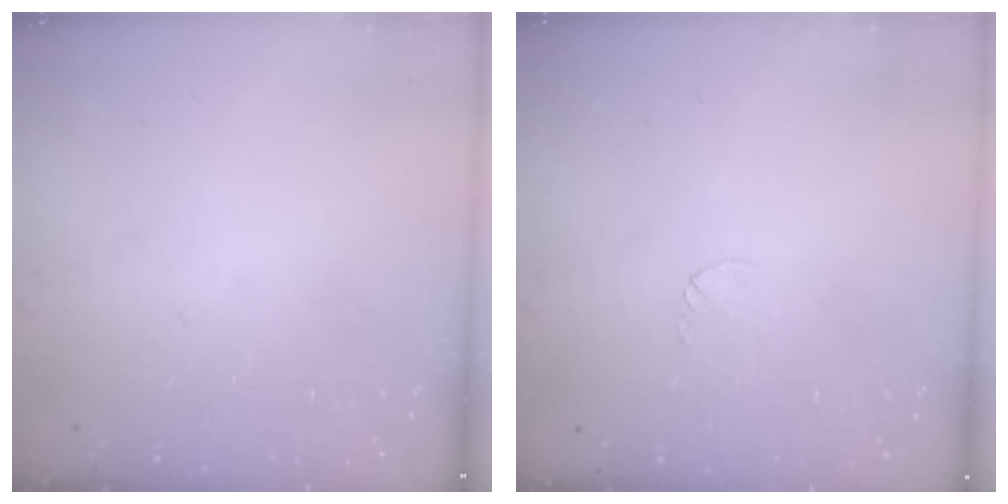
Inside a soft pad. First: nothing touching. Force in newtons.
{"total": 4.0, "press": 4.0, "slide": 0.3}